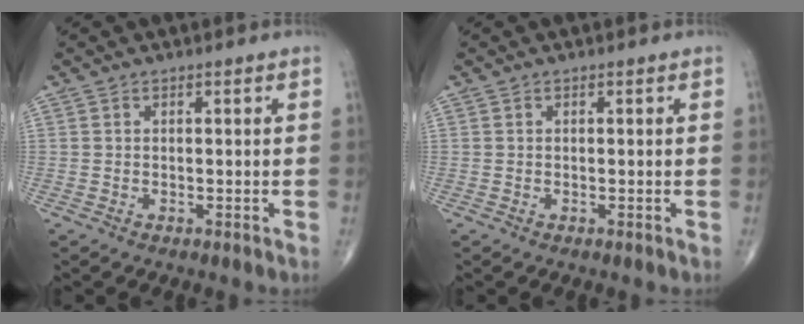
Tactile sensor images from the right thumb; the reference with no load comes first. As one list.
[{"total": 0.0}]